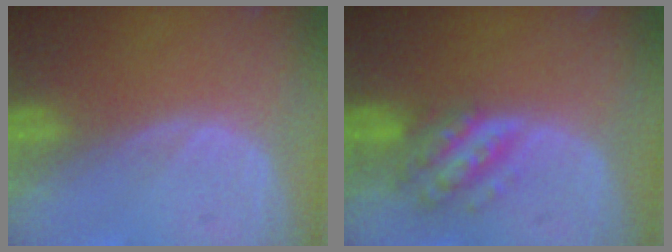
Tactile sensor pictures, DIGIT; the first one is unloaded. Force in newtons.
{"total": 6.0, "press": 5.5, "slide": 2.5}